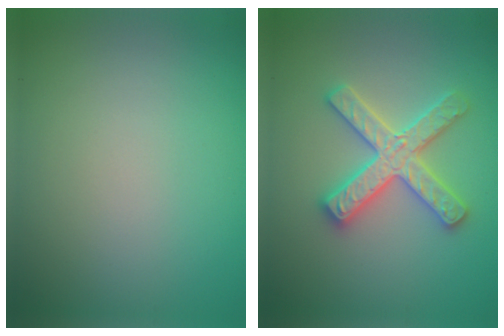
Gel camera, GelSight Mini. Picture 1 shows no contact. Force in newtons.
{"total": 4.7, "press": 4.6, "slide": 0.6}